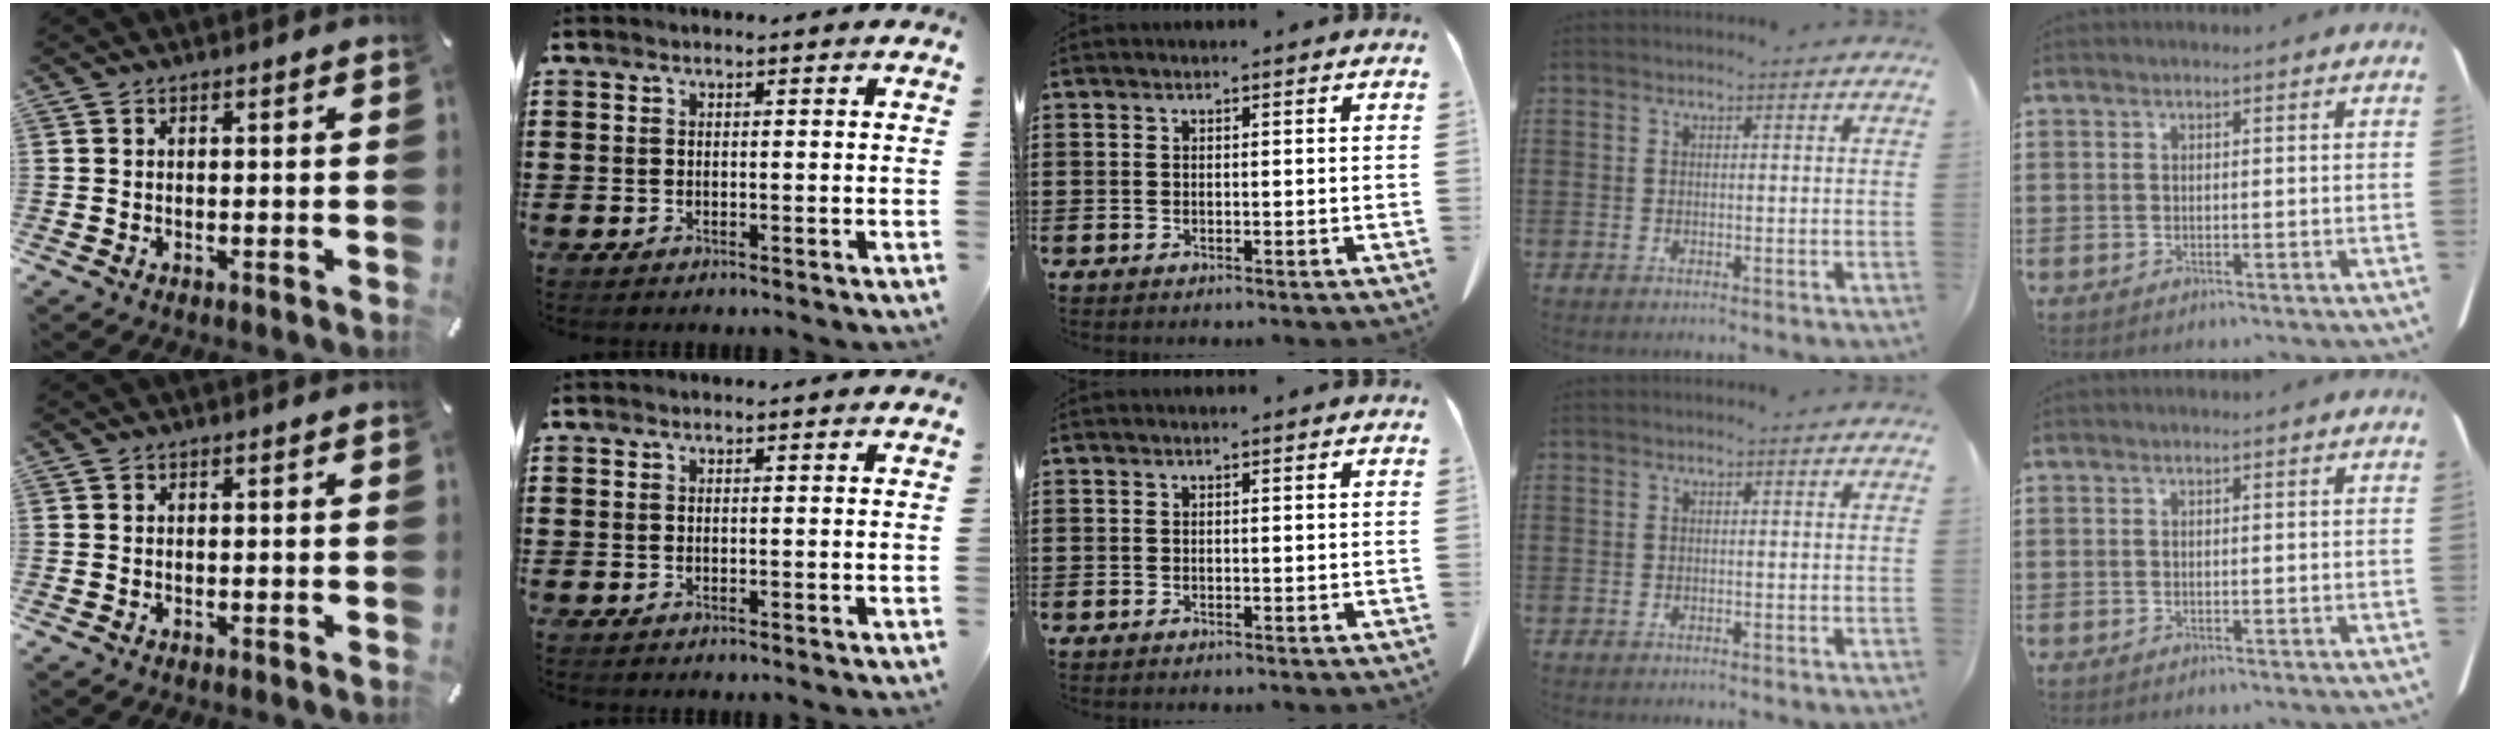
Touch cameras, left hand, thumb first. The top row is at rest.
{}